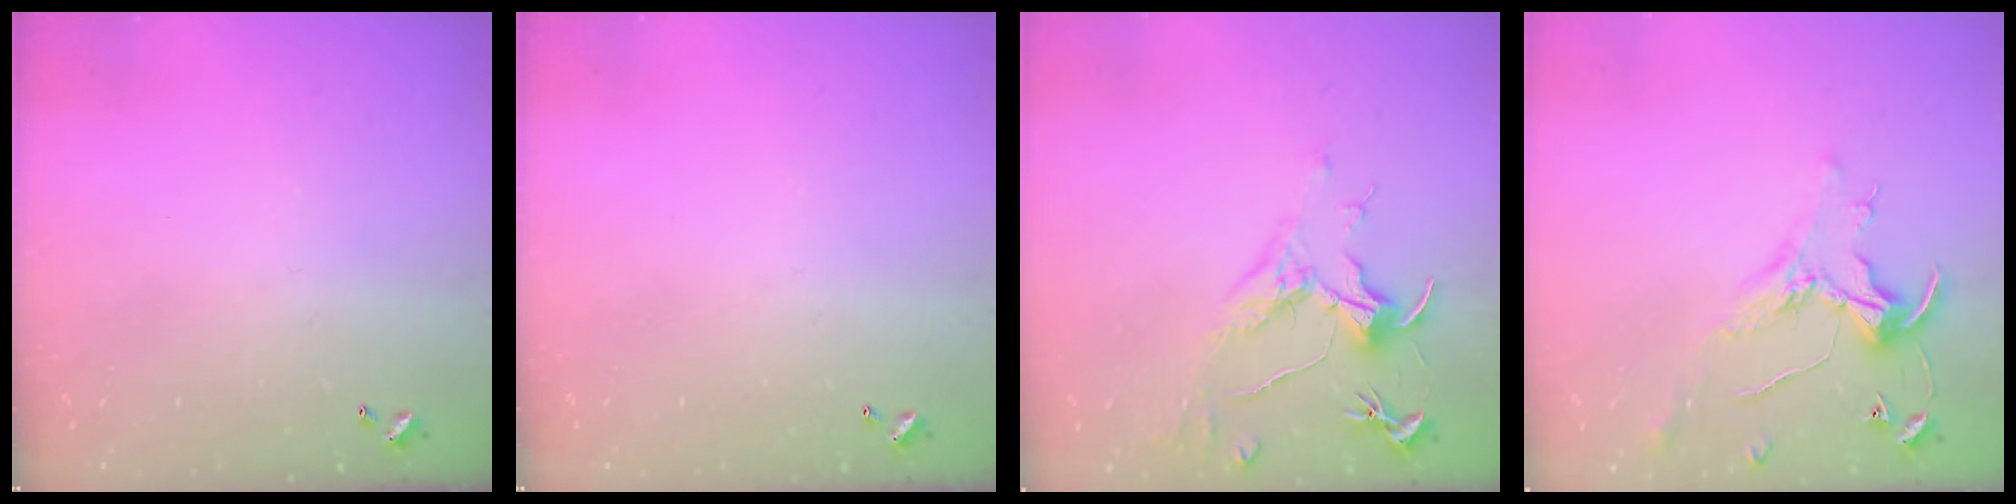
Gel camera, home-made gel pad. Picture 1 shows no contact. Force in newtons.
{"total": 0.0}
{"total": 1.6, "press": 1.4, "slide": 0.8}
{"total": 0.8, "press": 0.0, "slide": 0.8}